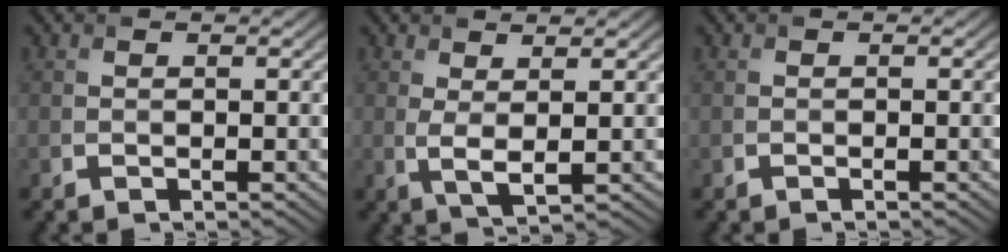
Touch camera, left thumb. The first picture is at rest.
{"total": 2.8, "force": [1.1, 0.7, 2.5], "torque": [-0.056, -0.006, 0.023]}
{"total": 0.0}